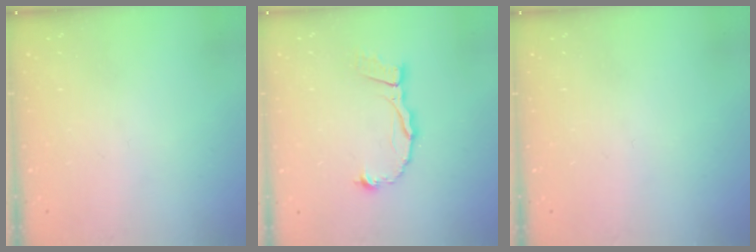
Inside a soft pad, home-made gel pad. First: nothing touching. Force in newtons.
{"total": 8.7, "press": 8.6, "slide": 1.2}
{"total": 0.0}